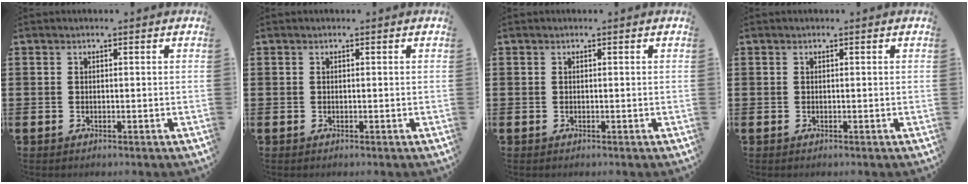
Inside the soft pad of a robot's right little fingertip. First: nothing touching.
{"total": 0.0}
{"total": 0.0}
{"total": 0.0}